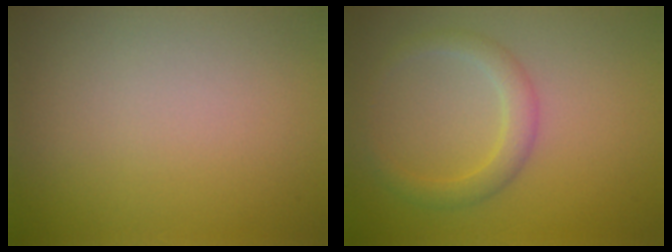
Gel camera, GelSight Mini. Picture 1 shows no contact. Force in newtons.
{"total": 2.4, "press": 2.4, "slide": 0.2}